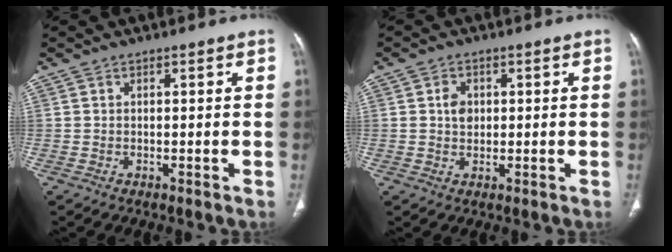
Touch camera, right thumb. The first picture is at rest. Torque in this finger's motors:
{"motor_torque": [0.80, 0.63, 0.29, -0.37, 0.01]}